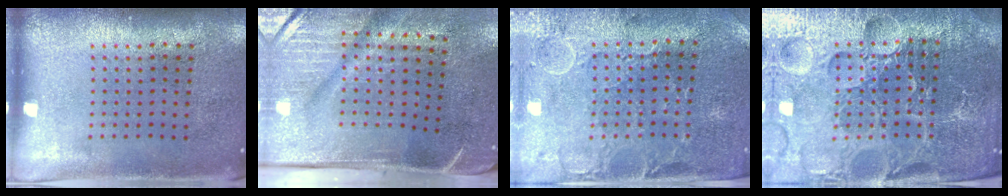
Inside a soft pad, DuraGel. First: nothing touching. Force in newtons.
{"total": 4.8, "press": 3.9, "slide": 2.8}
{"total": 0.7, "press": 0.5, "slide": 0.4}
{"total": 6.2, "press": 5.6, "slide": 2.8}